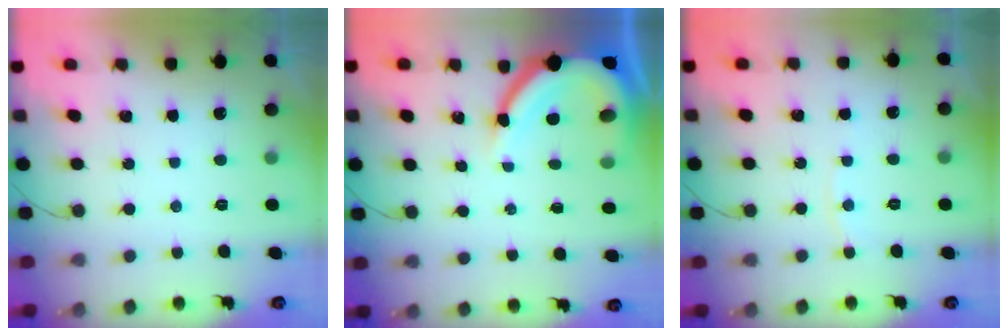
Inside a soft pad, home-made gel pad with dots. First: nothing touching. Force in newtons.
{"total": 10.3, "press": 10.2, "slide": 1.2}
{"total": 2.5, "press": 2.5, "slide": 0.2}